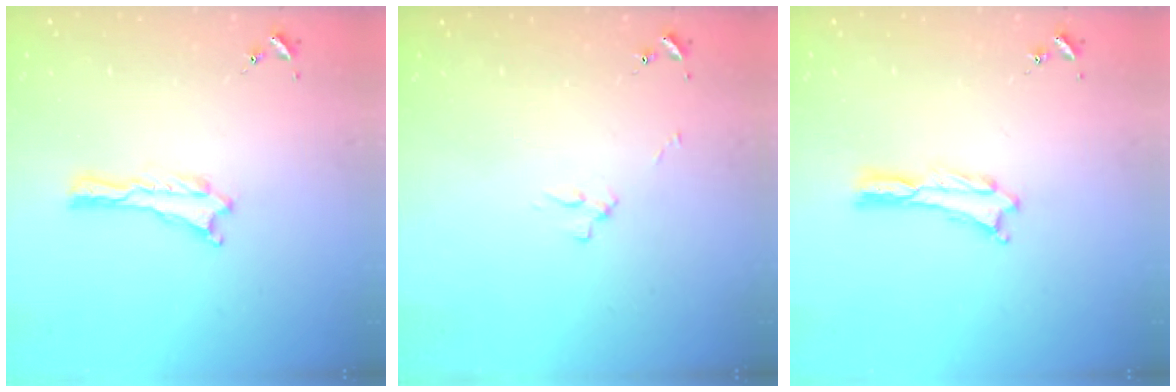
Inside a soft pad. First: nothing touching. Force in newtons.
{"total": 2.5, "press": 2.5, "slide": 0.3}
{"total": 0.0}